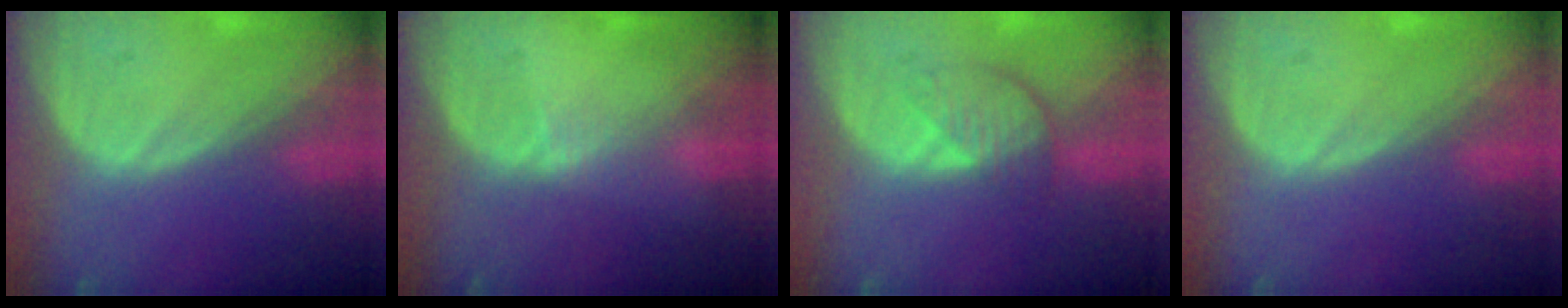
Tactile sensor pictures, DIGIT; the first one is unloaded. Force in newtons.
{"total": 1.3, "press": 1.1, "slide": 0.8}
{"total": 4.4, "press": 3.9, "slide": 2.0}
{"total": 0.0}